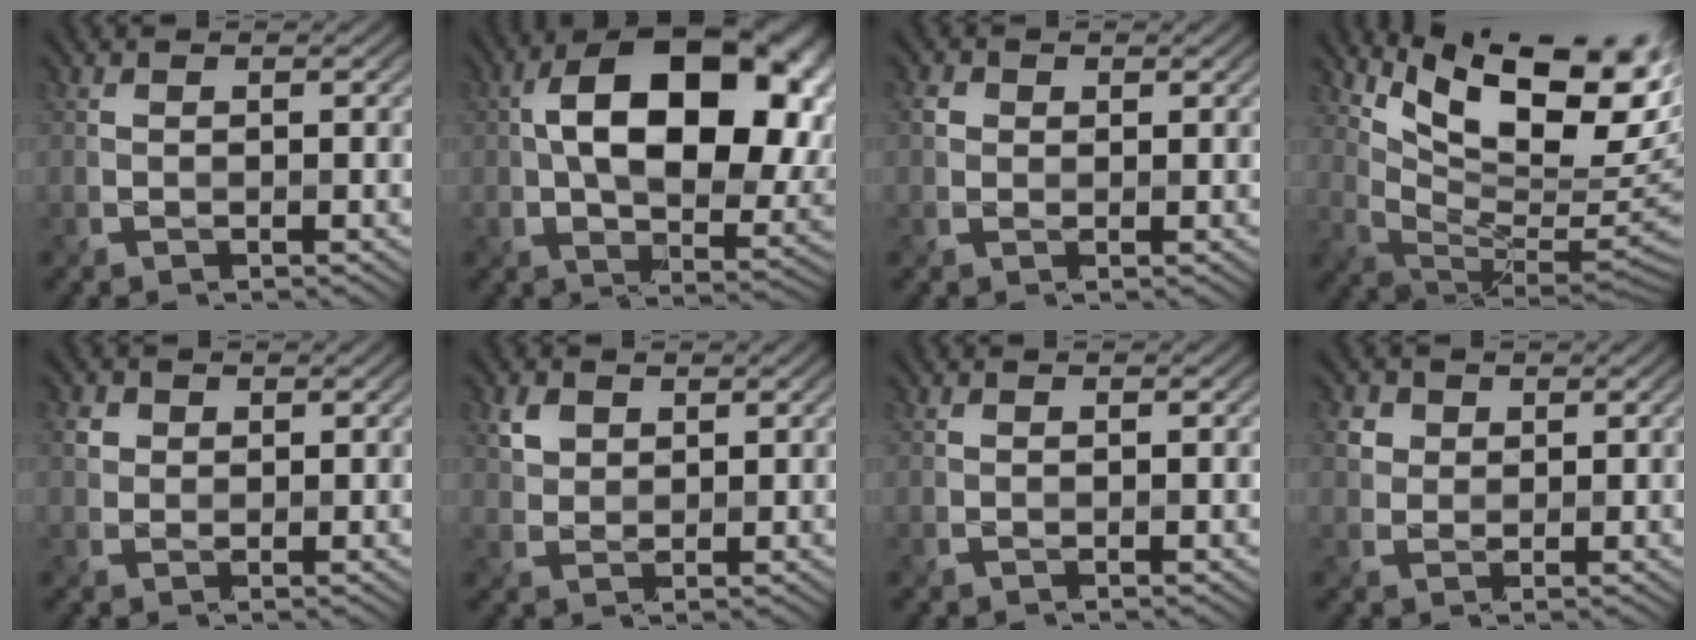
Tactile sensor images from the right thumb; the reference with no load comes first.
{"total": 17.4, "force": [3.0, 10.4, 13.6], "torque": [-0.205, 0.001, 0.051]}
{"total": 1.4, "force": [0.3, 1.3, 0.3], "torque": [-0.011, -0.001, 0.006]}
{"total": 15.8, "force": [7.2, 6.5, 12.4], "torque": [-0.194, 0.000, 0.132]}
{"total": 1.7, "force": [0.7, 1.5, 0.3], "torque": [-0.014, 0.001, 0.016]}
{"total": 2.7, "force": [1.6, 1.9, 1.2], "torque": [-0.033, -0.001, 0.037]}
{"total": 0.0}
{"total": 2.4, "force": [1.2, 2.0, 0.6], "torque": [-0.023, 0.002, 0.026]}